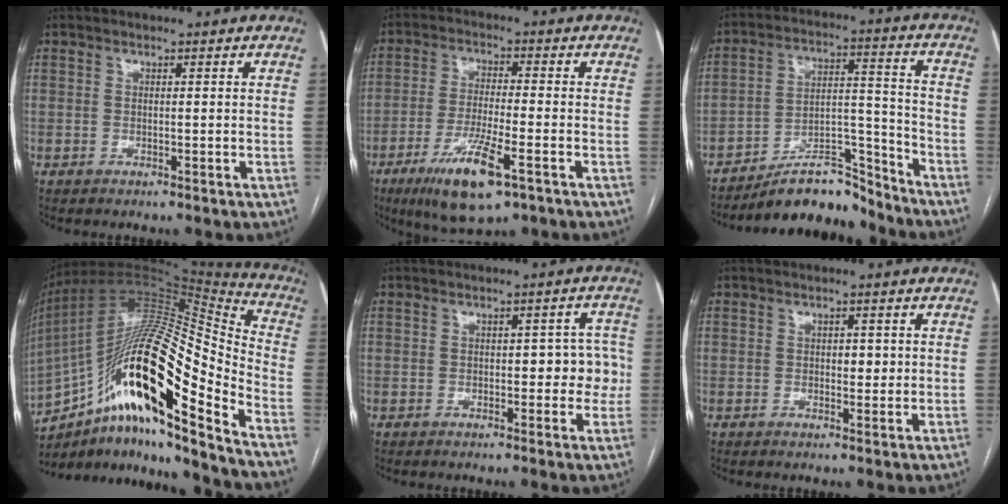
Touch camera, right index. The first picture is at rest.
{"total": 11.1, "force": [-5.8, 1.9, 9.3], "torque": [-0.178, -0.025, -0.098]}
{"total": 11.4, "force": [-10.3, 3.2, 3.6], "torque": [-0.045, 0.046, -0.174]}
{"total": 27.7, "force": [-14.2, 4.6, 23.3], "torque": [-0.399, 0.012, -0.244]}
{"total": 5.1, "force": [-0.1, 2.5, 4.4], "torque": [-0.040, 0.028, -0.001]}
{"total": 2.2, "force": [0.3, 1.3, 1.8], "torque": [-0.024, 0.002, 0.003]}